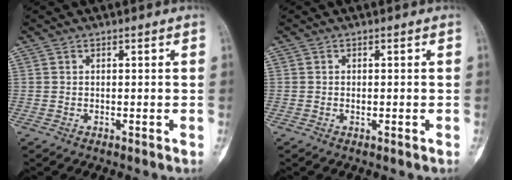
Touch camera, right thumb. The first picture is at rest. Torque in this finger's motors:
{"motor_torque": [-0.13, 0.39, 0.18, -0.01, 0.03]}